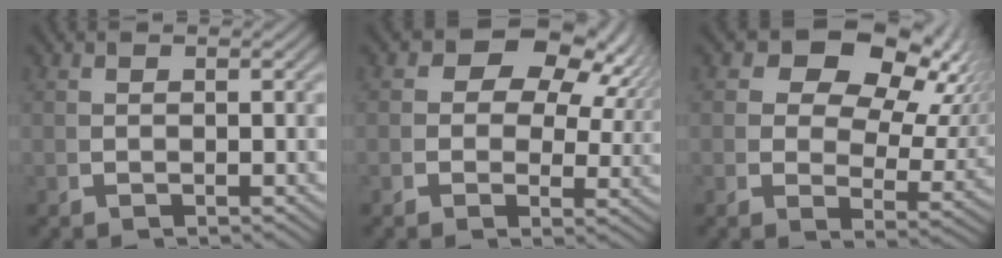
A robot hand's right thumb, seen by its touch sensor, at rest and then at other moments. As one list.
[{"total": 7.3, "force": [2.5, 4.7, 5.0], "torque": [-0.079, -0.003, 0.035]}, {"total": 10.7, "force": [3.9, 6.8, 7.2], "torque": [-0.124, -0.016, 0.060]}]